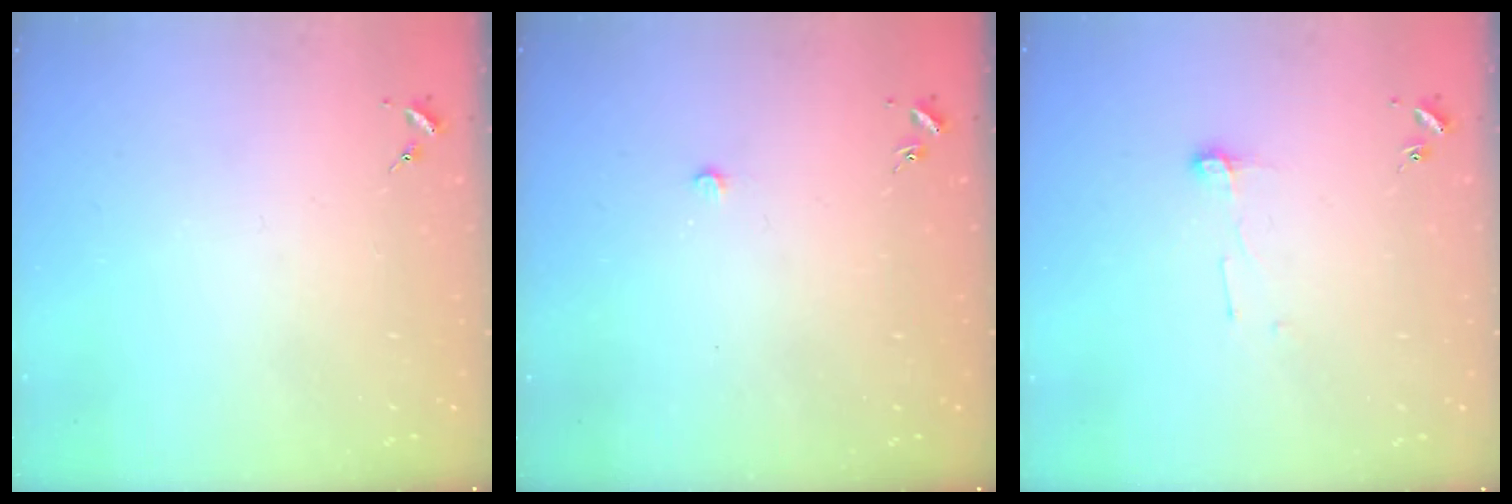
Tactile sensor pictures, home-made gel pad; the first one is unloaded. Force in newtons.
{"total": 4.9, "press": 4.9, "slide": 0.6}
{"total": 5.2, "press": 5.2, "slide": 0.5}